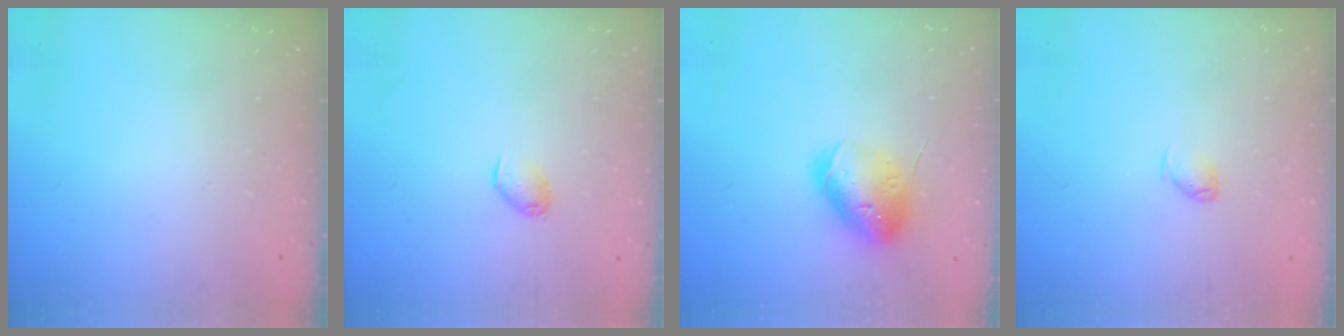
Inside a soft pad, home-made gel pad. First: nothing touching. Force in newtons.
{"total": 5.5, "press": 5.4, "slide": 1.2}
{"total": 16.3, "press": 16.1, "slide": 2.5}
{"total": 3.9, "press": 3.8, "slide": 0.5}